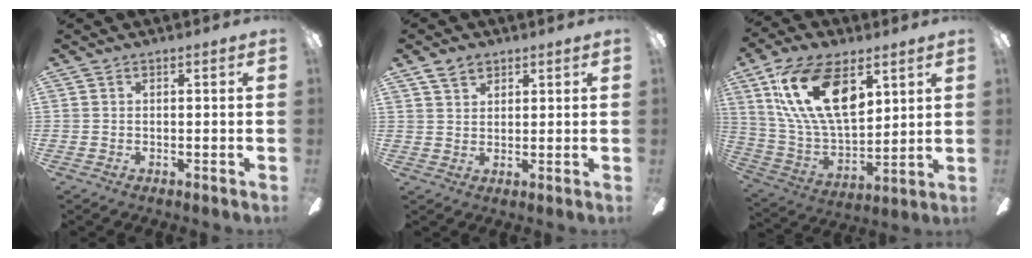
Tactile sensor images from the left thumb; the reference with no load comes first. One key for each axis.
{"total": 4.5, "fx": 3.2, "fy": 2.8, "fz": 1.6, "tx": -0.032, "ty": -0.002, "tz": 0.060}
{"total": 21.6, "fx": 10.2, "fy": 11.2, "fz": 15.3, "tx": -0.312, "ty": -0.034, "tz": 0.179}